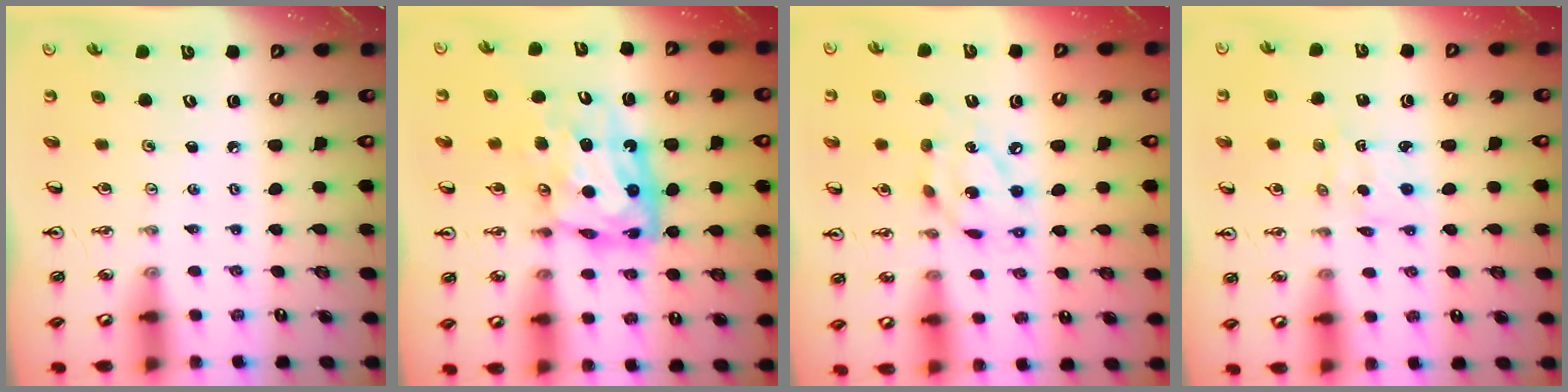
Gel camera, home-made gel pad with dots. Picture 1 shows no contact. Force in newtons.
{"total": 11.0, "press": 11.0, "slide": 1.1}
{"total": 12.4, "press": 12.4, "slide": 0.9}
{"total": 2.8, "press": 2.8, "slide": 0.4}